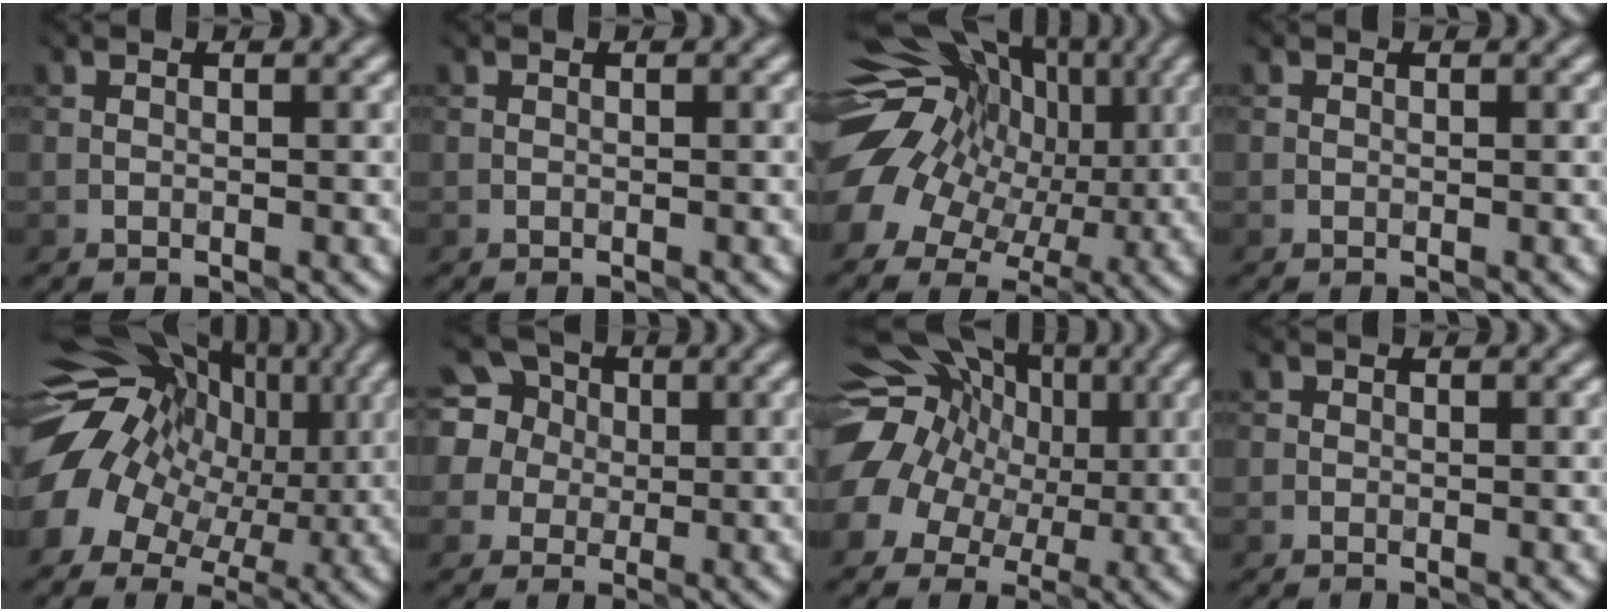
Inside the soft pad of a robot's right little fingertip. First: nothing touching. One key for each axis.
{"total": 0.0}
{"total": 13.9, "fx": -0.6, "fy": 11.4, "fz": 7.8, "tx": -0.156, "ty": -0.002, "tz": -0.013}
{"total": 0.0}
{"total": 13.2, "fx": 0.1, "fy": 11.0, "fz": 7.4, "tx": -0.145, "ty": -0.001, "tz": 0.004}
{"total": 8.6, "fx": 3.0, "fy": 7.5, "fz": 2.9, "tx": -0.084, "ty": 0.029, "tz": 0.045}
{"total": 12.0, "fx": 2.7, "fy": 10.2, "fz": 5.8, "tx": -0.122, "ty": 0.018, "tz": 0.033}
{"total": 0.0}